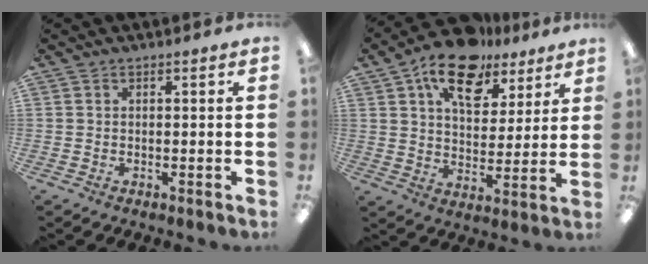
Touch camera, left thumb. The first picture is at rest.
{"total": 15.8, "force": [10.4, 8.5, 8.4], "torque": [-0.133, -0.052, 0.184]}